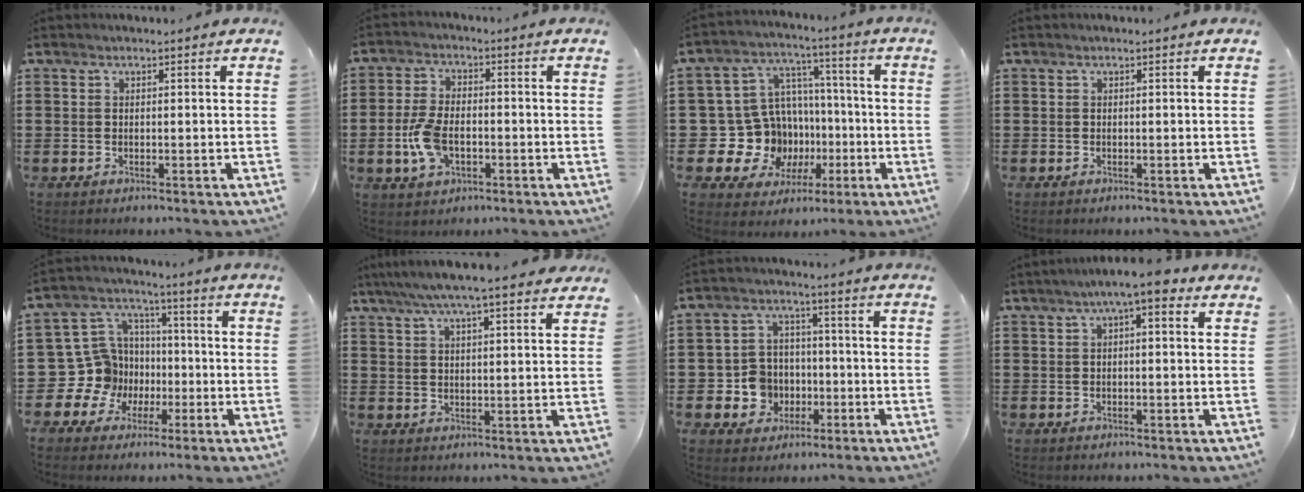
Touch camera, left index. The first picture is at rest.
{"total": 6.7, "force": [-1.6, 3.7, 5.4], "torque": [-0.134, -0.004, -0.035]}
{"total": 15.2, "force": [-3.3, 13.7, 5.7], "torque": [-0.161, -0.002, -0.029]}
{"total": 0.0}
{"total": 11.2, "force": [-2.5, 10.7, 2.4], "torque": [-0.120, 0.002, -0.040]}
{"total": 6.0, "force": [5.0, 0.1, 3.3], "torque": [-0.077, -0.011, 0.087]}
{"total": 7.0, "force": [-1.3, 6.6, 2.0], "torque": [-0.071, 0.016, -0.021]}
{"total": 4.9, "force": [2.6, 0.8, 4.1], "torque": [-0.074, 0.004, 0.042]}